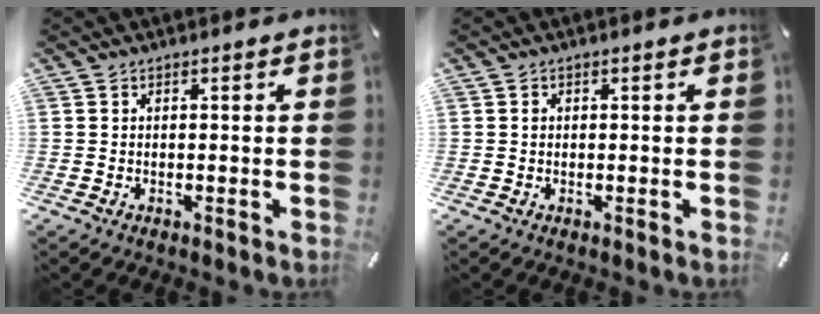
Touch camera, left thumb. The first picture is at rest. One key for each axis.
{"total": 0.6, "fx": 0.0, "fy": 0.6, "fz": 0.2, "tx": -0.004, "ty": 0.004, "tz": -0.001}